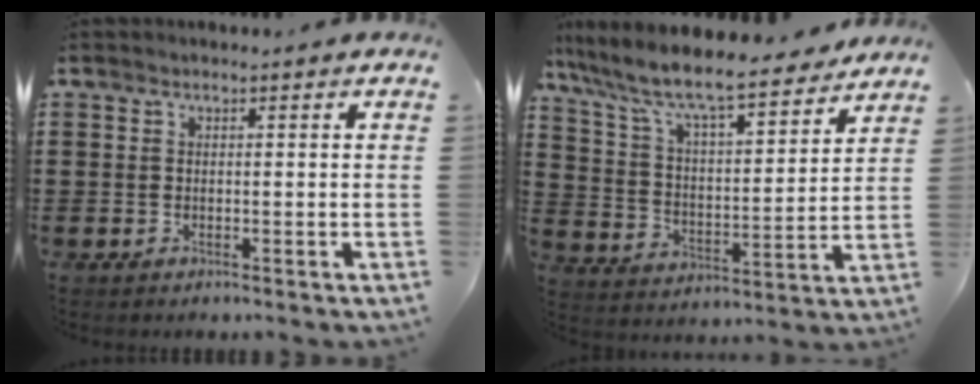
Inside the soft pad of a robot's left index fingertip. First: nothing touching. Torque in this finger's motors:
{"motor_torque": [2.14, 0.00, 1.05, 0.21]}